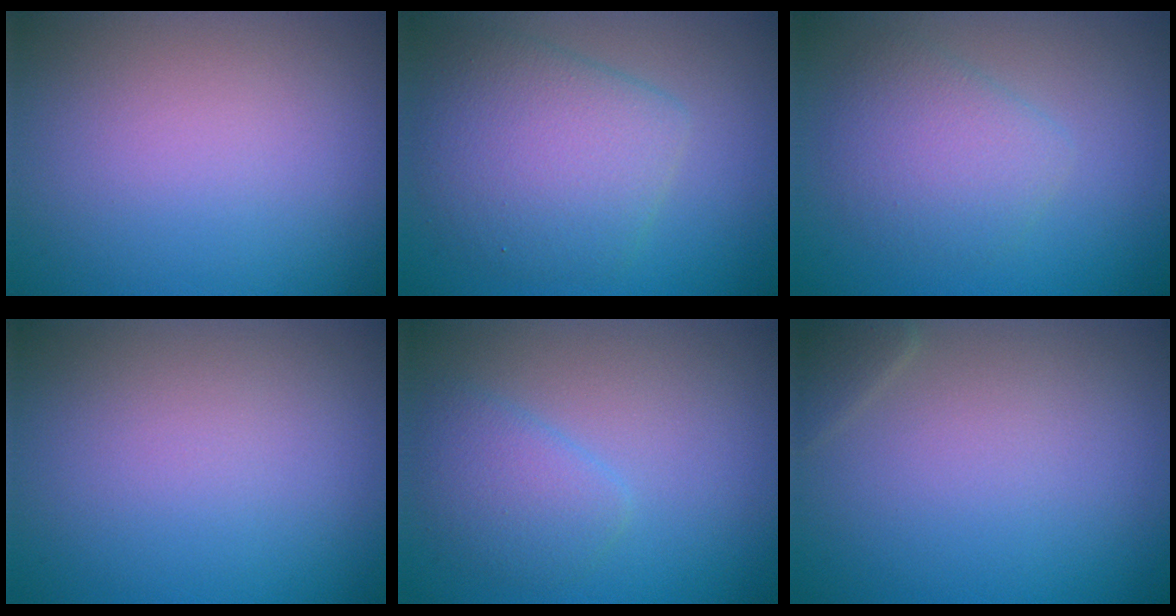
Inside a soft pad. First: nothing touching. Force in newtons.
{"total": 5.8, "press": 5.8, "slide": 0.2}
{"total": 3.4, "press": 3.4, "slide": 0.0}
{"total": 0.0}
{"total": 2.7, "press": 2.7, "slide": 0.1}
{"total": 0.8, "press": 0.8, "slide": 0.1}